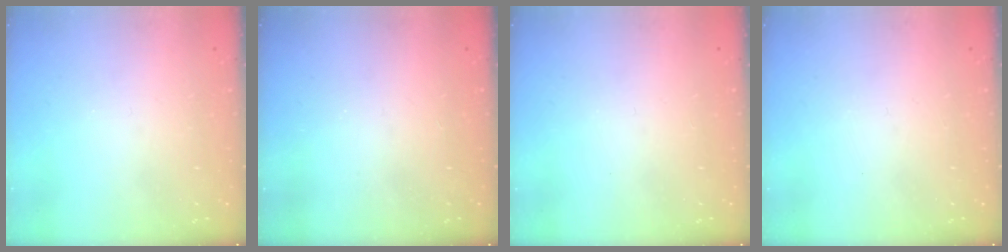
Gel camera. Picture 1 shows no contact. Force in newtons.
{"total": 4.3, "press": 4.3, "slide": 0.6}
{"total": 0.0}
{"total": 0.0}